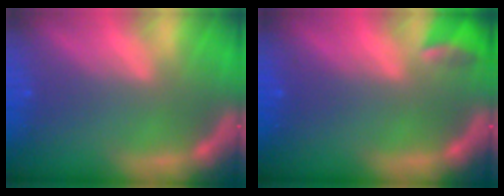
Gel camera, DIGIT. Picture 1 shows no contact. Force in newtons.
{"total": 2.4}